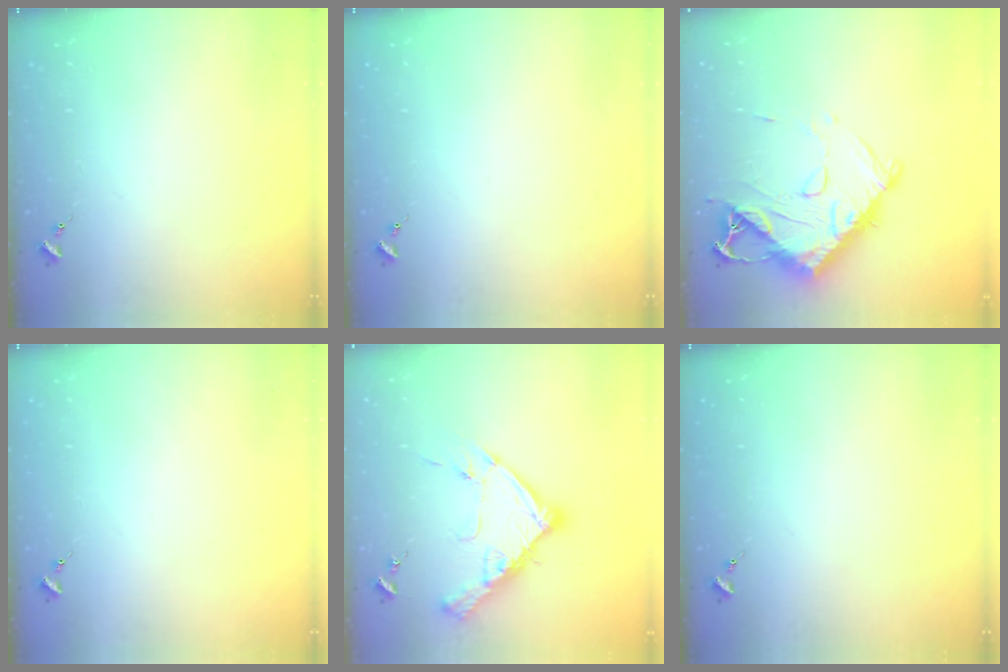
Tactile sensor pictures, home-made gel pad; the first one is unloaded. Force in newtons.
{"total": 0.0}
{"total": 15.6, "press": 15.6, "slide": 1.1}
{"total": 0.0}
{"total": 16.4, "press": 16.3, "slide": 1.4}
{"total": 0.0}